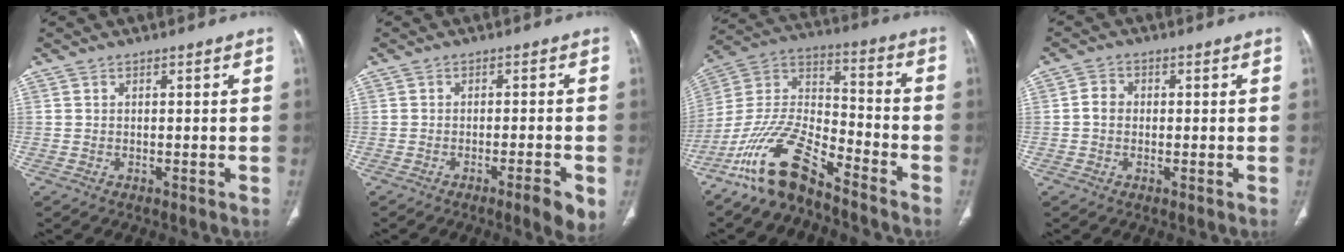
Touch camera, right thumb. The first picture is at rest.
{"total": 5.0, "force": [-2.4, 0.6, 4.4], "torque": [-0.063, 0.004, -0.034]}
{"total": 14.5, "force": [-11.0, 4.4, 8.4], "torque": [-0.160, 0.082, -0.216]}
{"total": 3.1, "force": [-0.3, 2.7, 1.5], "torque": [-0.016, 0.012, -0.012]}